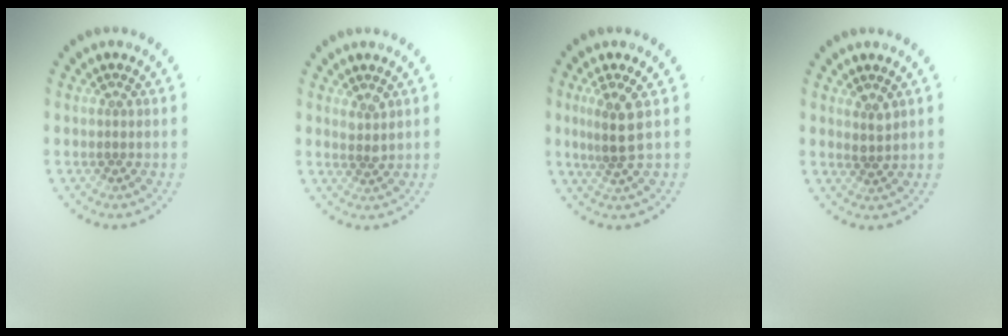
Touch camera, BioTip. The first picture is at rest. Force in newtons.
{"total": 1.1, "press": 1.0, "slide": 0.5}
{"total": 2.6, "press": 2.1, "slide": 1.5}
{"total": 1.3, "press": 1.1, "slide": 0.7}